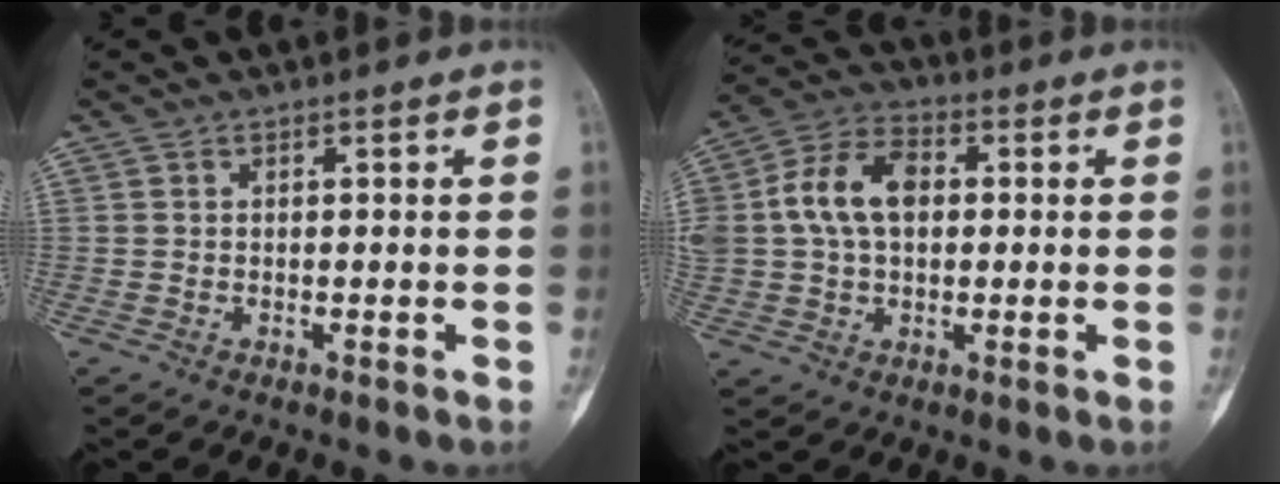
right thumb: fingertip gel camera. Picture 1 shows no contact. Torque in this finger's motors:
{"motor_torque": [1.56, 1.73, 1.42, -0.40, 0.29]}